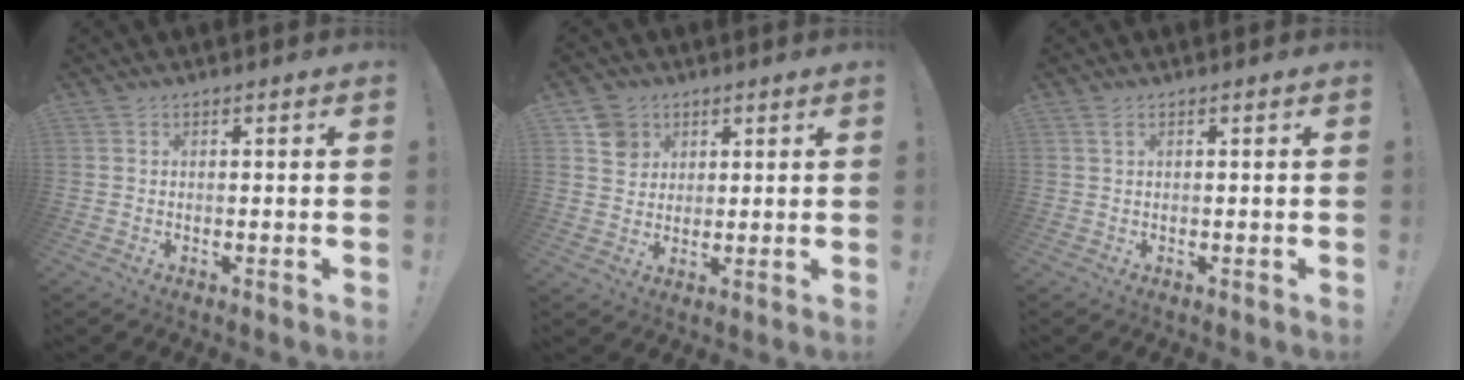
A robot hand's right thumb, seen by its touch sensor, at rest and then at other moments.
{"total": 6.9, "force": [3.2, 5.9, 1.5], "torque": [-0.012, -0.015, 0.064]}
{"total": 1.3, "force": [0.7, 0.3, 1.1], "torque": [-0.020, 0.001, 0.010]}